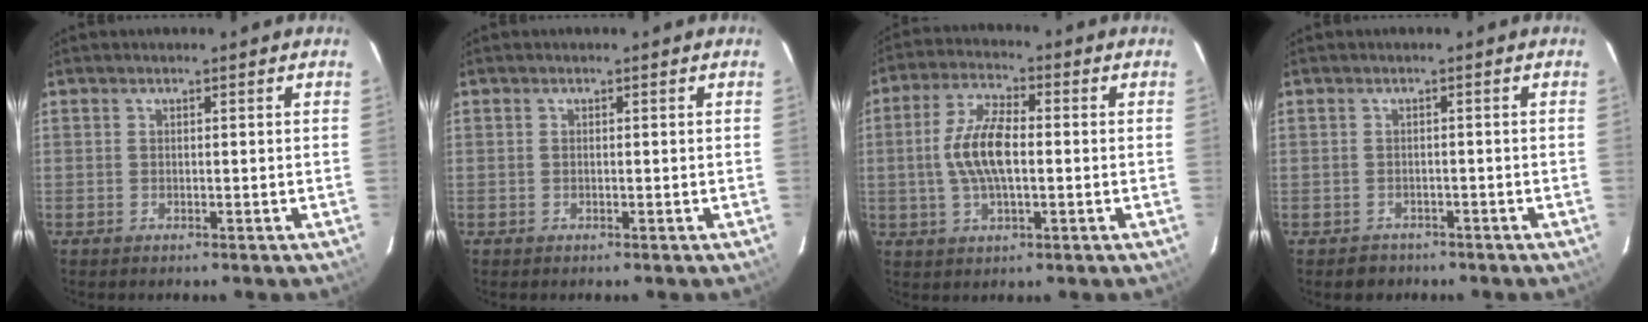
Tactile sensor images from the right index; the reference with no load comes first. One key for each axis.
{"total": 0.0}
{"total": 9.1, "fx": -0.5, "fy": 3.3, "fz": 8.5, "tx": -0.173, "ty": 0.009, "tz": -0.011}
{"total": 2.6, "fx": -1.6, "fy": 2.0, "fz": 0.0, "tx": 0.000, "ty": 0.011, "tz": -0.020}